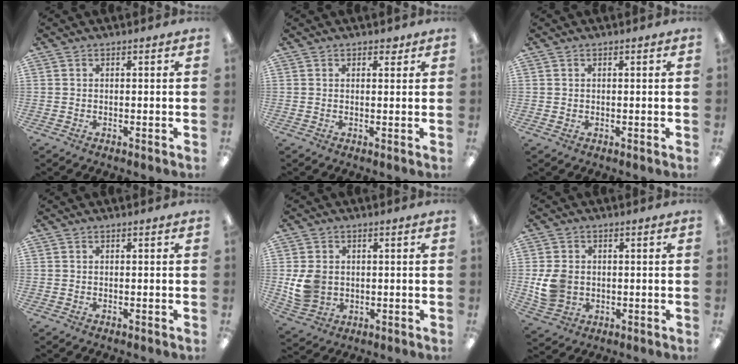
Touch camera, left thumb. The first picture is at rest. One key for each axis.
{"total": 1.9, "fx": 1.2, "fy": 1.1, "fz": 0.9, "tx": -0.002, "ty": -0.003, "tz": 0.017}
{"total": 0.5, "fx": 0.3, "fy": 0.4, "fz": 0.1, "tx": -0.002, "ty": 0.003, "tz": 0.006}
{"total": 0.0}
{"total": 7.2, "fx": 0.2, "fy": 6.2, "fz": 3.6, "tx": -0.075, "ty": 0.006, "tz": 0.006}
{"total": 7.8, "fx": -0.1, "fy": 6.6, "fz": 4.1, "tx": -0.089, "ty": 0.012, "tz": 0.002}